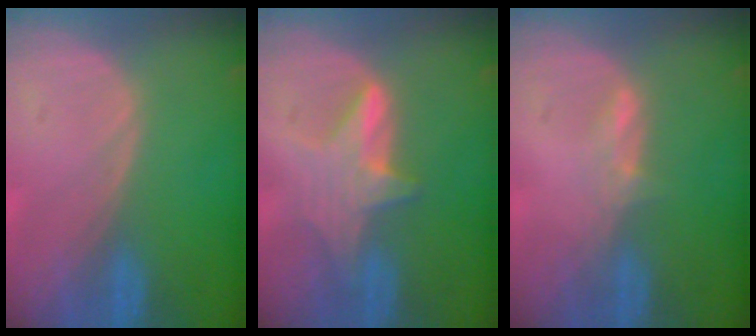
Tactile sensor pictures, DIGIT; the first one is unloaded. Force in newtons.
{"total": 5.6, "press": 5.6, "slide": 0.4}
{"total": 1.7, "press": 1.7, "slide": 0.6}